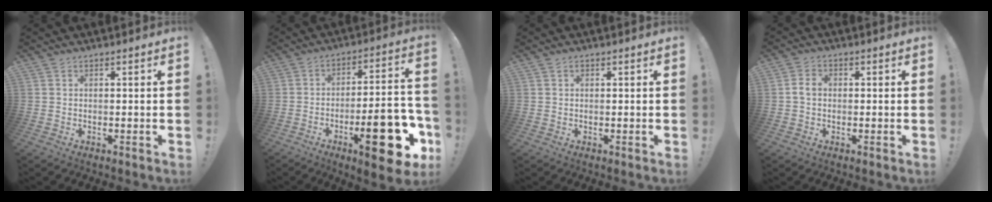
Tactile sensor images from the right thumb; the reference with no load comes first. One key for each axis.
{"total": 20.6, "fx": -9.2, "fy": 6.0, "fz": 17.4, "tx": -0.219, "ty": 0.048, "tz": -0.134}
{"total": 0.0}
{"total": 3.3, "fx": -0.4, "fy": 2.3, "fz": 2.3, "tx": -0.035, "ty": 0.007, "tz": -0.008}